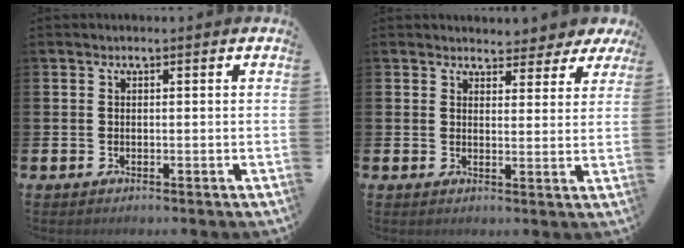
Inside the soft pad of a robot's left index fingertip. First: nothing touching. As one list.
[{"total": 4.1, "force": [3.9, 1.3, 0.3], "torque": [0.003, -0.028, 0.065]}]